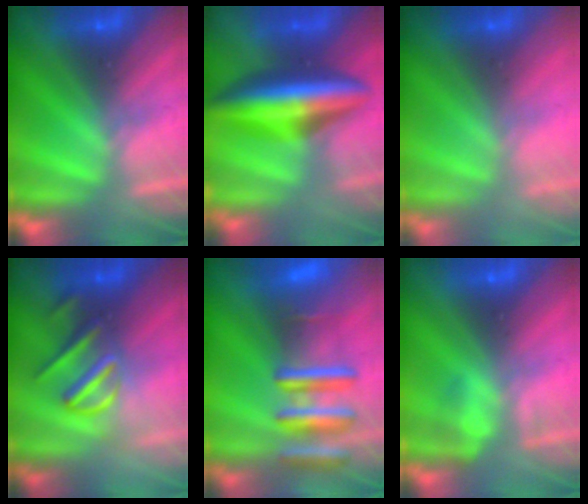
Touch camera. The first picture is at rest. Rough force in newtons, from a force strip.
{"total": 6.3}
{"total": 2.8}
{"total": 3.0}
{"total": 7.7}
{"total": 2.2}